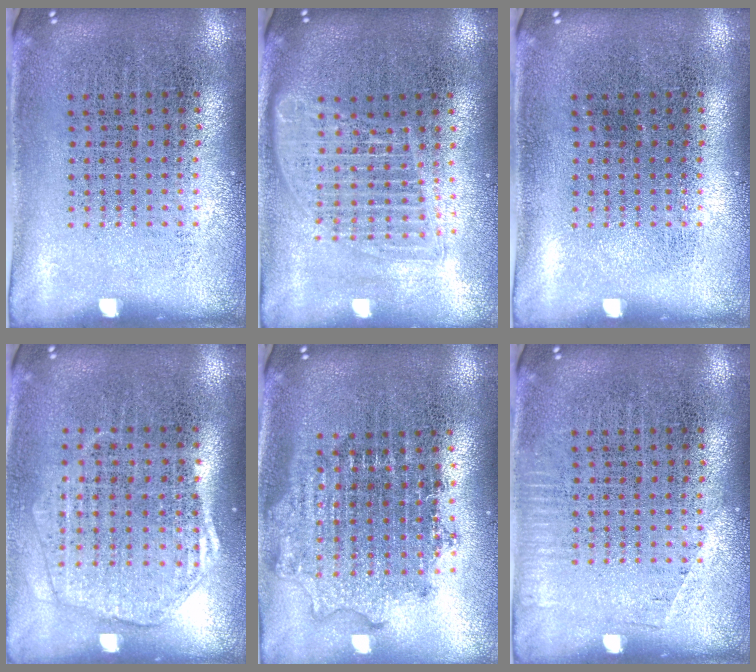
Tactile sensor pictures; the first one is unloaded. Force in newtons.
{"total": 1.6, "press": 1.4, "slide": 0.8}
{"total": 0.0}
{"total": 1.7, "press": 1.6, "slide": 0.7}
{"total": 1.8, "press": 1.5, "slide": 1.0}
{"total": 0.7, "press": 0.7, "slide": 0.2}